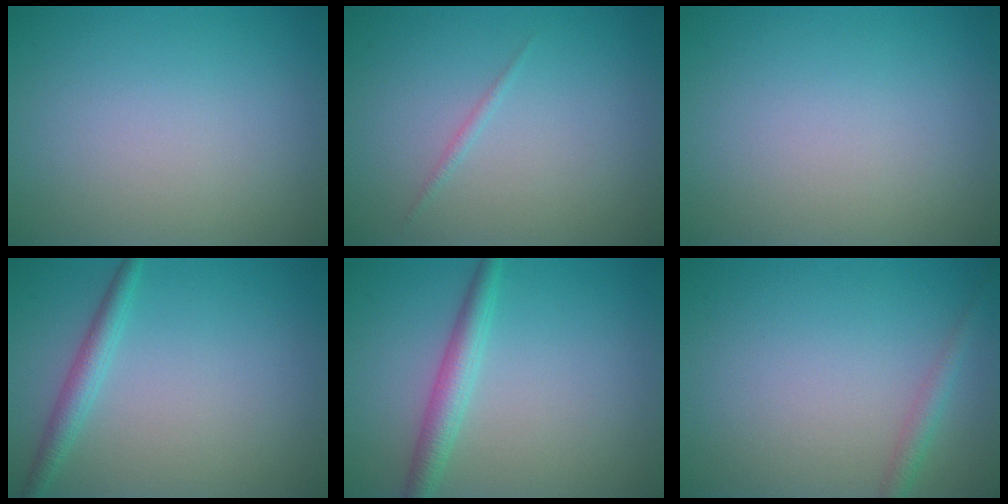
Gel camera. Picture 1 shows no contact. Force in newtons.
{"total": 0.5, "press": 0.5, "slide": 0.0}
{"total": 0.0}
{"total": 2.1, "press": 2.1, "slide": 0.1}
{"total": 2.7, "press": 2.7, "slide": 0.1}
{"total": 1.6, "press": 1.6, "slide": 0.1}